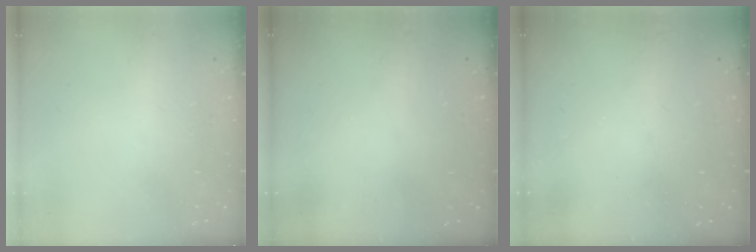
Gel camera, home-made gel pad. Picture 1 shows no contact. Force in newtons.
{"total": 3.1, "press": 3.1, "slide": 0.3}
{"total": 3.2, "press": 3.2, "slide": 0.1}